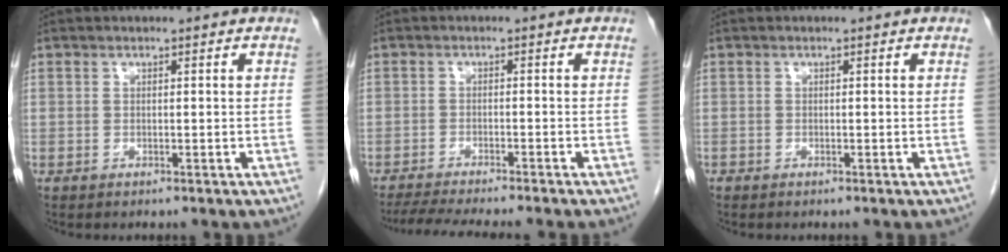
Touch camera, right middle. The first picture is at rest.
{"total": 9.0, "force": [-7.9, -0.5, 4.3], "torque": [-0.052, -0.016, -0.121]}
{"total": 0.0}